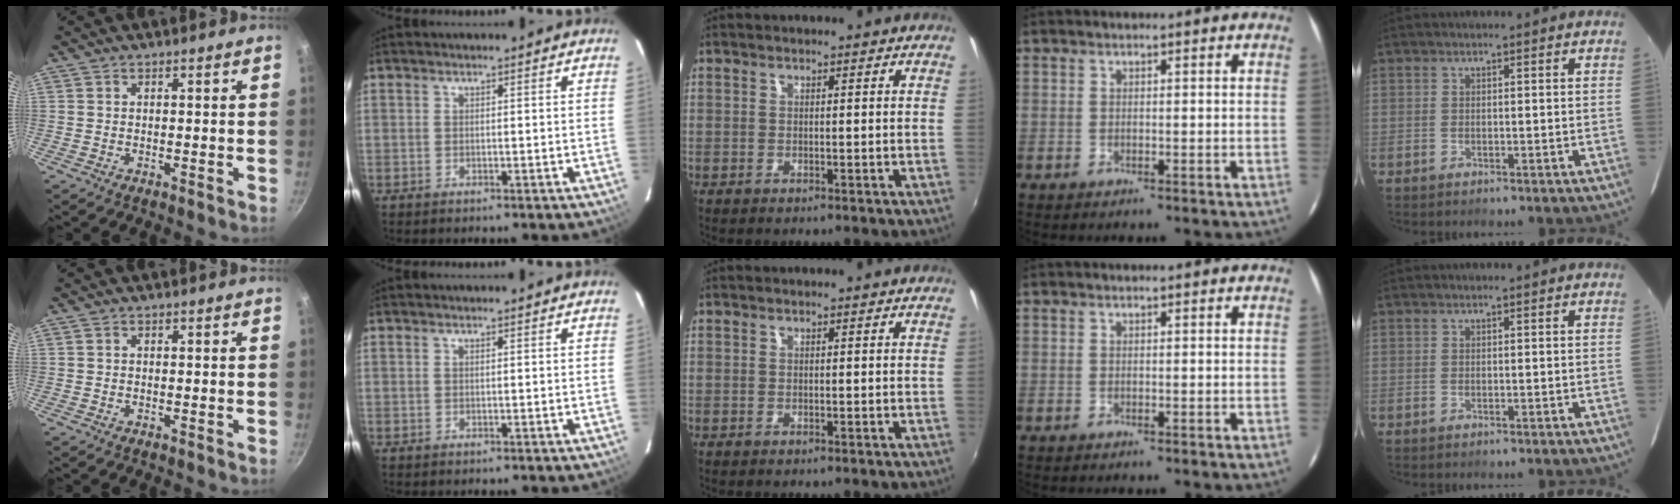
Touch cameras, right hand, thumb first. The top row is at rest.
{}